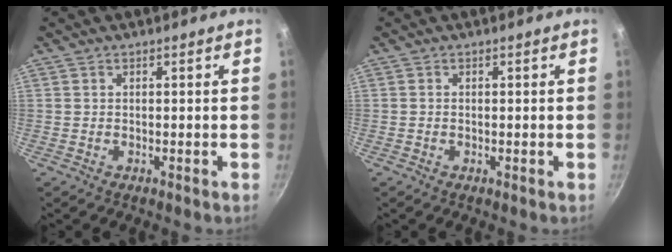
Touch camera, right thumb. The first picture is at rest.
{"total": 0.0}